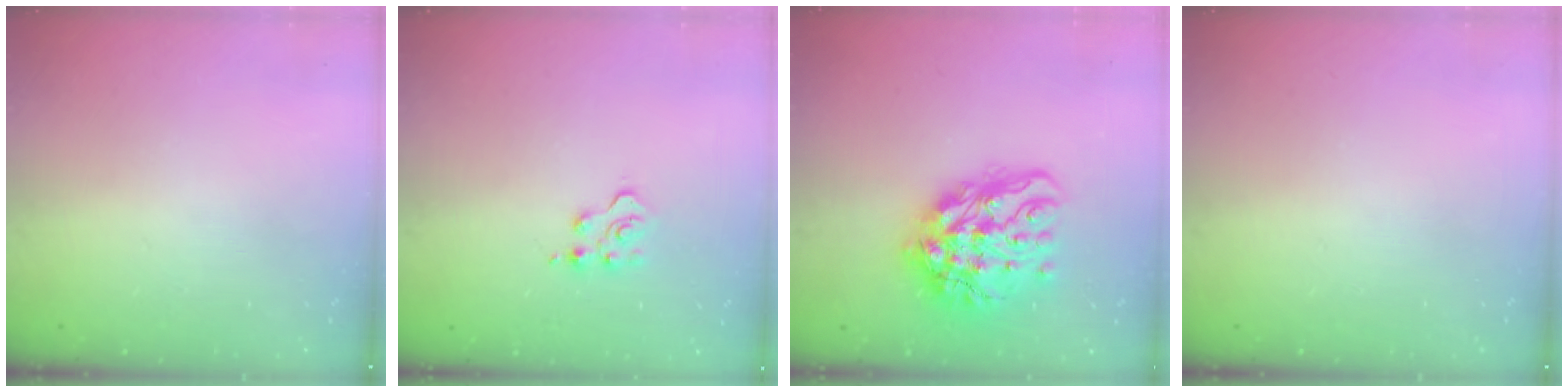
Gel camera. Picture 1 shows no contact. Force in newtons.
{"total": 3.7, "press": 3.7, "slide": 0.5}
{"total": 17.1, "press": 17.0, "slide": 2.0}
{"total": 0.0}